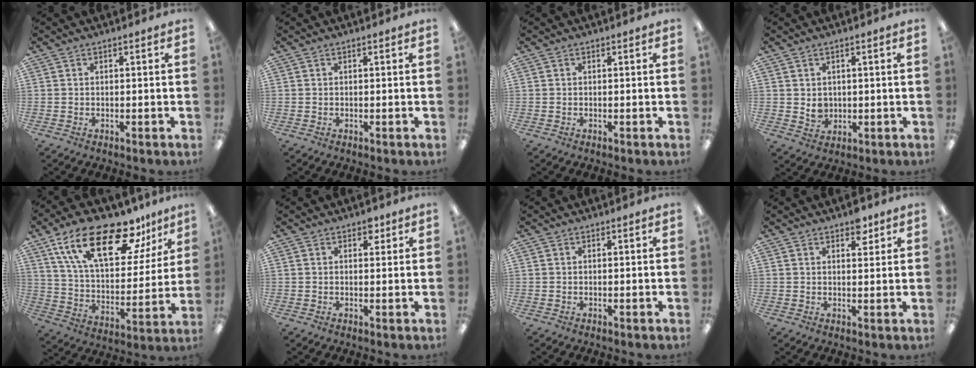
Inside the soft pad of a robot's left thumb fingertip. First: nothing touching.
{"total": 0.0}
{"total": 0.0}
{"total": 3.1, "force": [0.9, 2.7, 1.1], "torque": [-0.008, -0.003, 0.014]}
{"total": 23.4, "force": [14.6, 9.8, 15.4], "torque": [-0.261, -0.068, 0.250]}
{"total": 2.1, "force": [1.4, 1.3, 1.0], "torque": [-0.006, -0.003, 0.020]}
{"total": 0.0}
{"total": 4.2, "force": [2.8, 2.1, 2.2], "torque": [-0.009, -0.014, 0.042]}